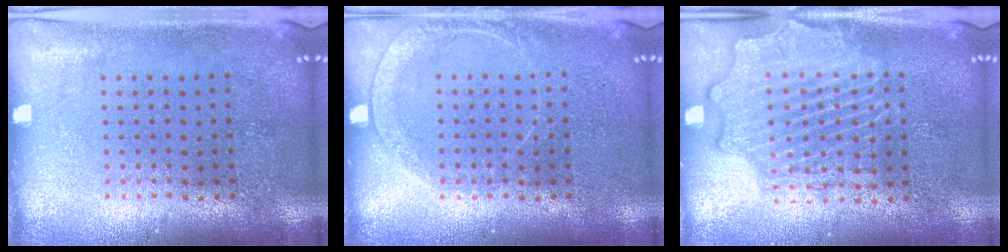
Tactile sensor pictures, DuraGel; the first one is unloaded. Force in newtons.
{"total": 1.4, "press": 1.4, "slide": 0.1}
{"total": 2.3, "press": 2.3, "slide": 0.3}